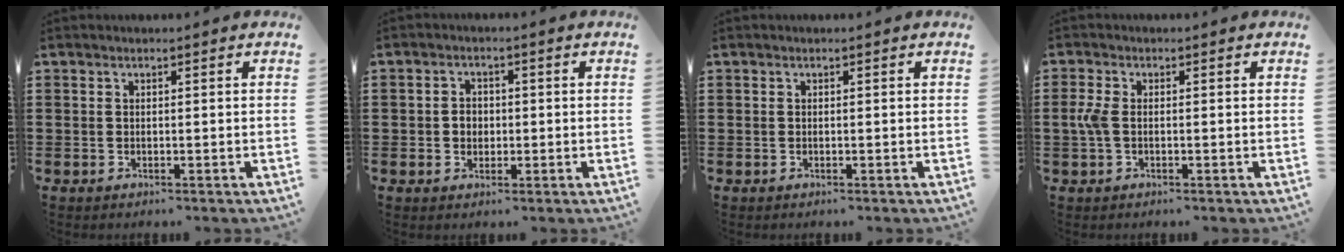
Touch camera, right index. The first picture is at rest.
{"total": 2.3, "force": [-0.2, 2.0, 1.1], "torque": [-0.027, 0.007, -0.007]}
{"total": 0.0}
{"total": 2.8, "force": [-0.4, 1.4, 2.4], "torque": [-0.067, -0.004, -0.014]}